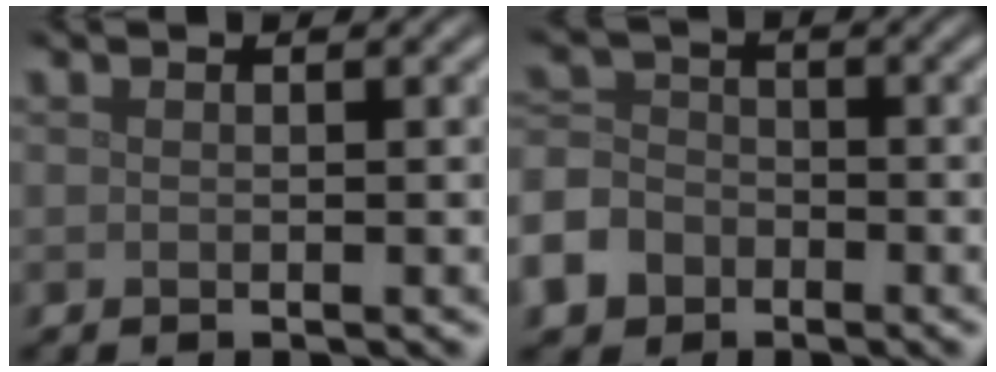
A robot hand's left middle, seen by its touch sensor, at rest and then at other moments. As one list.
[{"total": 7.0, "force": [-4.4, 5.1, 2.1], "torque": [-0.044, -0.020, -0.084]}]